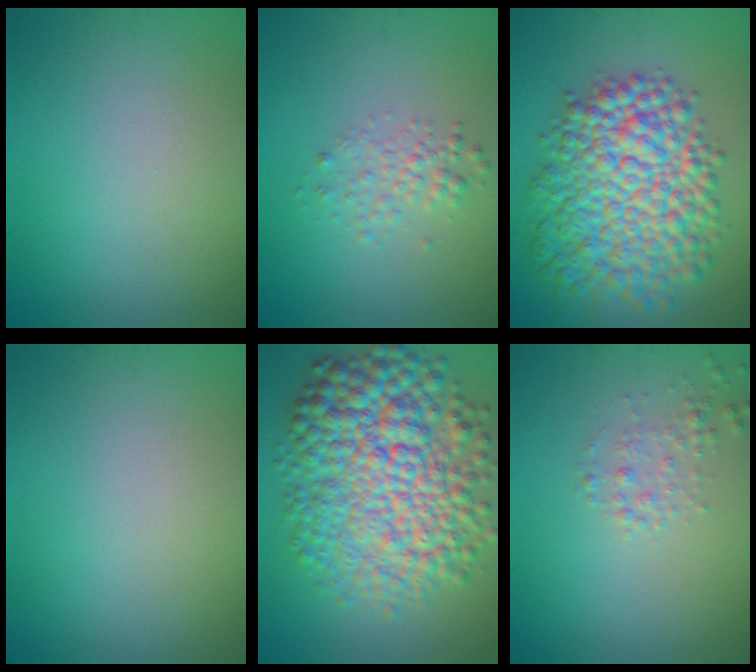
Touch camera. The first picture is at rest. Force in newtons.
{"total": 1.9, "press": 1.9, "slide": 0.1}
{"total": 10.3, "press": 10.2, "slide": 0.2}
{"total": 0.0}
{"total": 11.2, "press": 11.2, "slide": 0.2}
{"total": 1.4, "press": 1.4, "slide": 0.1}